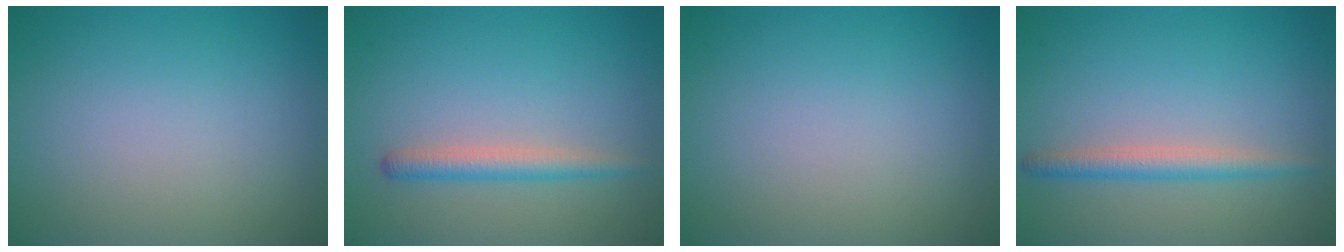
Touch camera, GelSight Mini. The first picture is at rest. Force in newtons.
{"total": 2.2, "press": 2.2, "slide": 0.0}
{"total": 0.0}
{"total": 2.3, "press": 2.3, "slide": 0.1}